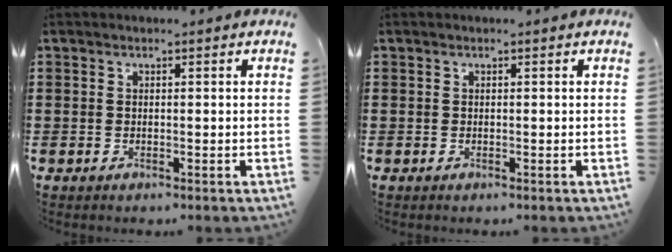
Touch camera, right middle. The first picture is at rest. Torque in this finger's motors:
{"motor_torque": [-0.02, 0.03, 0.03, -0.01]}